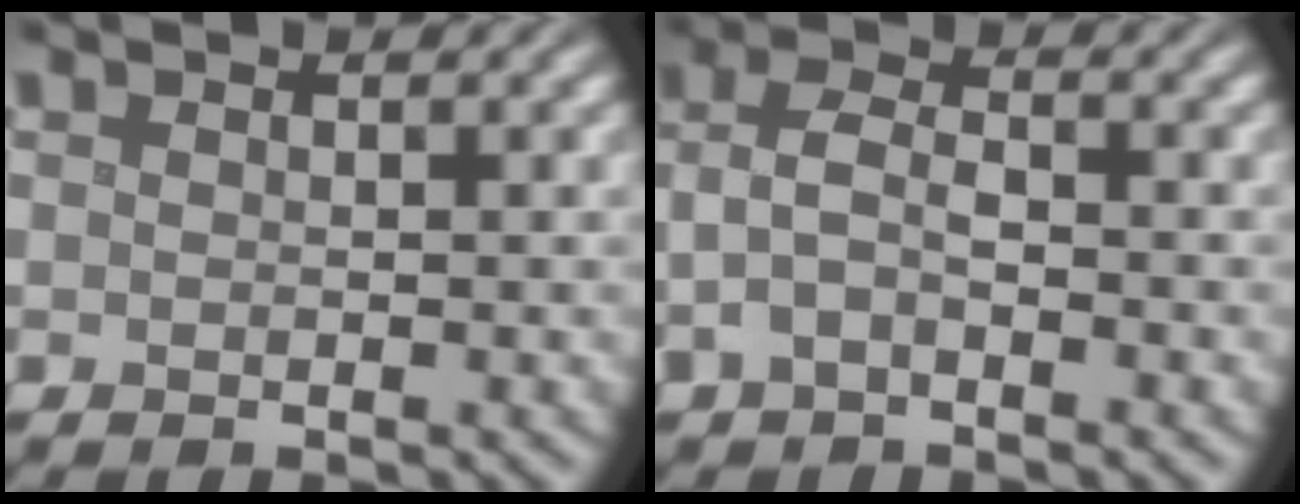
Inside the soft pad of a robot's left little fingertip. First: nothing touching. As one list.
[{"total": 3.3, "force": [-1.1, 1.7, 2.6], "torque": [-0.058, 0.011, -0.029]}]